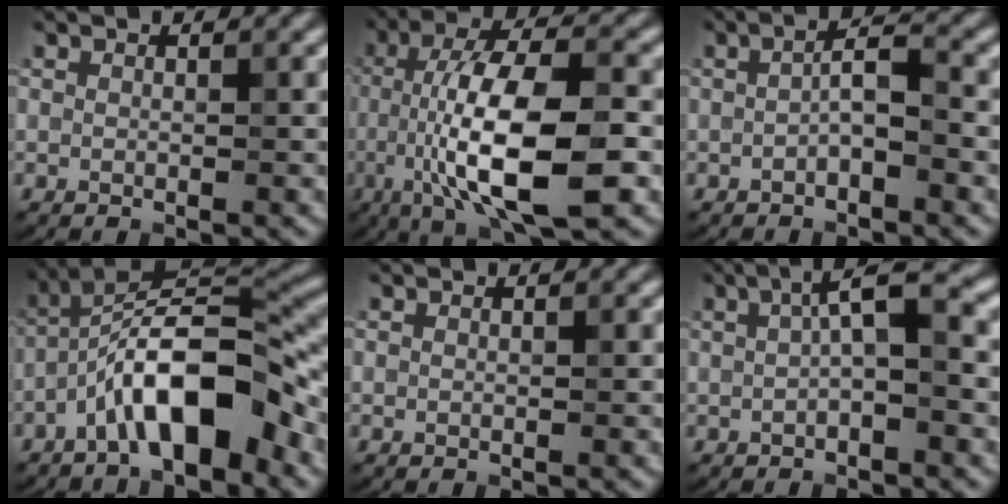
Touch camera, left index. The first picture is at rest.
{"total": 11.5, "force": [-2.9, 3.5, 10.6], "torque": [-0.180, 0.006, -0.052]}
{"total": 2.3, "force": [-0.7, 0.5, 2.1], "torque": [-0.038, 0.009, -0.018]}
{"total": 9.5, "force": [-4.2, 2.8, 8.1], "torque": [-0.134, 0.022, -0.080]}
{"total": 0.0}
{"total": 3.8, "force": [0.4, 0.7, 3.8], "torque": [-0.063, 0.012, 0.001]}